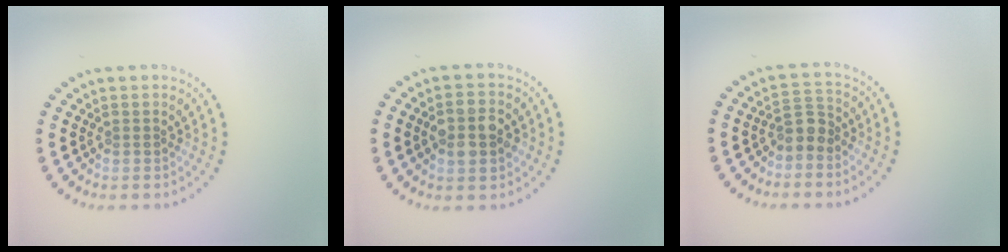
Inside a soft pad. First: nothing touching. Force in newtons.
{"total": 3.6, "press": 3.6, "slide": 0.1}
{"total": 2.2, "press": 1.8, "slide": 1.2}